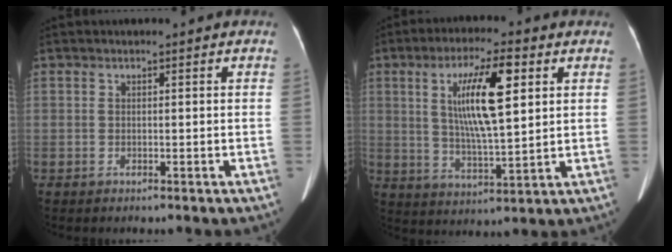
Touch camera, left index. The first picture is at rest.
{"total": 11.4, "force": [3.2, 1.7, 10.8], "torque": [-0.195, -0.003, 0.060]}